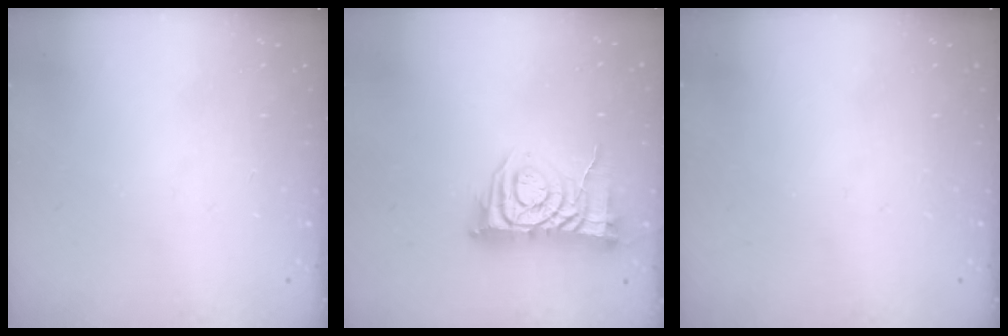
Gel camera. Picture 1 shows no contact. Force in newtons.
{"total": 10.1, "press": 10.0, "slide": 1.0}
{"total": 0.0}